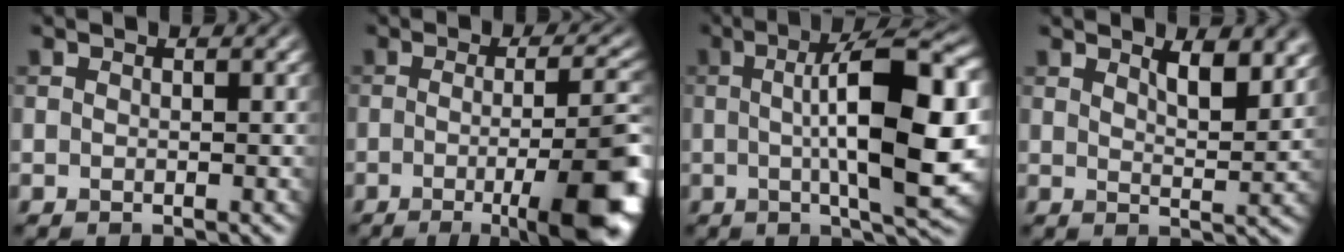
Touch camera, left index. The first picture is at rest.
{"total": 11.5, "force": [-3.2, 2.7, 10.7], "torque": [-0.123, -0.010, -0.040]}
{"total": 12.4, "force": [0.5, 3.3, 11.9], "torque": [-0.163, 0.006, 0.006]}
{"total": 4.0, "force": [2.4, 1.3, 2.8], "torque": [-0.045, -0.008, 0.042]}